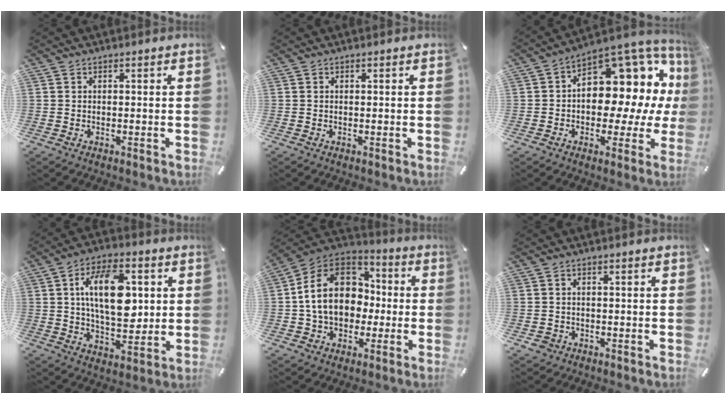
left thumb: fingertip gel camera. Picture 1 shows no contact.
{"total": 0.0}
{"total": 13.4, "force": [4.0, 9.2, 8.8], "torque": [-0.090, -0.067, 0.067]}
{"total": 17.0, "force": [3.2, 9.3, 13.8], "torque": [-0.244, 0.002, 0.050]}
{"total": 17.5, "force": [-0.8, 14.4, 9.9], "torque": [-0.199, 0.024, -0.012]}
{"total": 2.1, "force": [-0.9, 1.8, 0.7], "torque": [-0.013, 0.005, -0.018]}